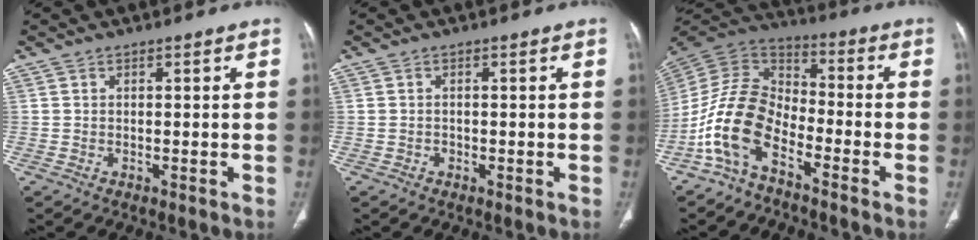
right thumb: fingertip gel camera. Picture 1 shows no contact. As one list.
[{"total": 0.8, "force": [-0.4, 0.6, 0.2], "torque": [-0.003, 0.003, -0.008]}, {"total": 12.7, "force": [-6.6, 6.8, 8.4], "torque": [-0.163, 0.065, -0.142]}]